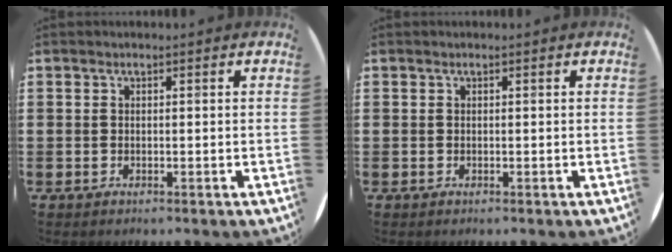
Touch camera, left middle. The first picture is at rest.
{"total": 0.0}